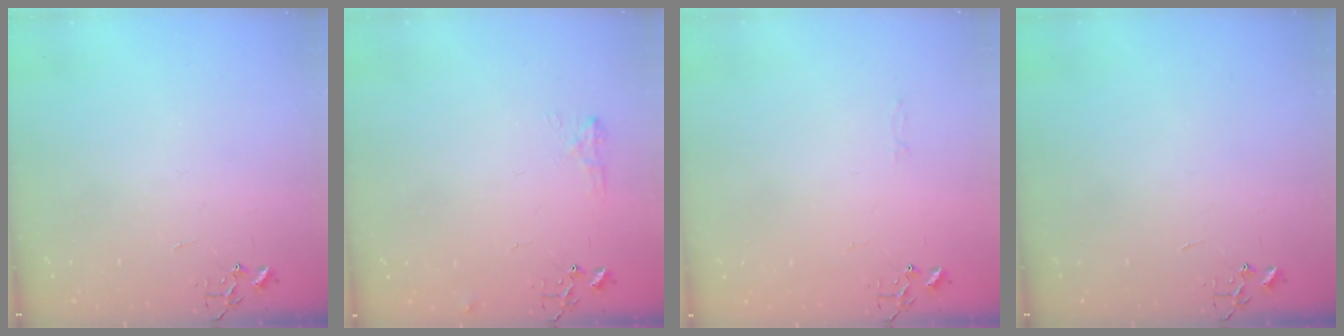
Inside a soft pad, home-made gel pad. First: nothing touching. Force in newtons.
{"total": 6.4, "press": 6.3, "slide": 0.8}
{"total": 2.8, "press": 2.8, "slide": 0.4}
{"total": 0.0}